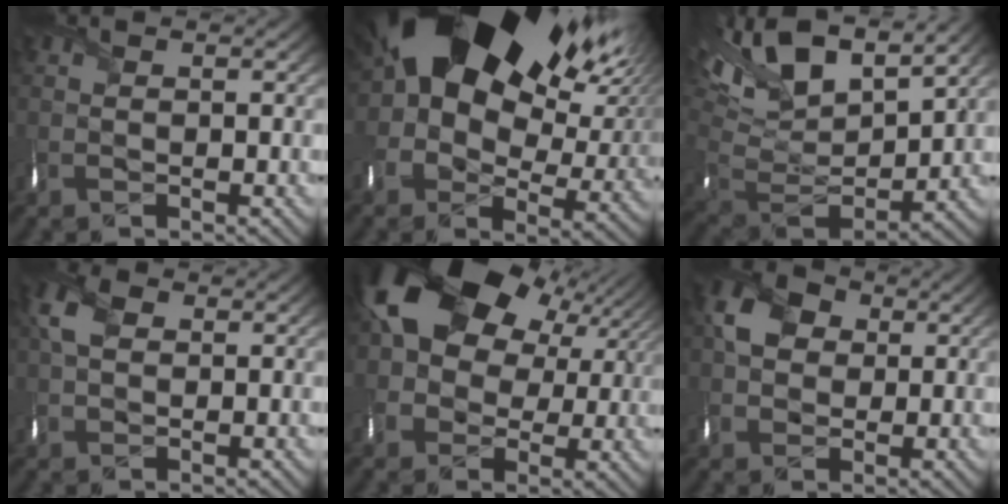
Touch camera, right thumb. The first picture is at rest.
{"total": 21.0, "force": [8.3, 12.7, 14.6], "torque": [-0.240, 0.004, 0.154]}
{"total": 16.5, "force": [9.5, 6.9, 11.6], "torque": [-0.265, 0.030, 0.158]}
{"total": 4.4, "force": [1.4, 2.9, 3.0], "torque": [-0.078, 0.012, 0.020]}
{"total": 17.1, "force": [5.3, 12.1, 10.8], "torque": [-0.192, 0.010, 0.099]}
{"total": 5.7, "force": [1.5, 4.7, 3.0], "torque": [-0.066, 0.013, 0.019]}